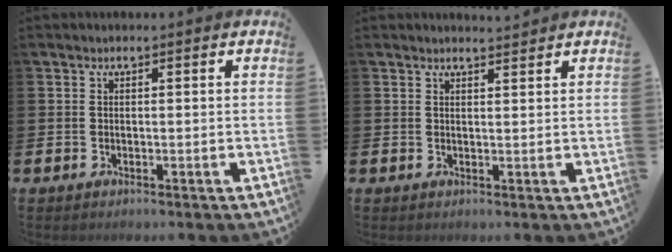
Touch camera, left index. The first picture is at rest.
{"total": 1.8, "force": [1.8, 0.1, -0.2], "torque": [0.011, -0.011, 0.031]}